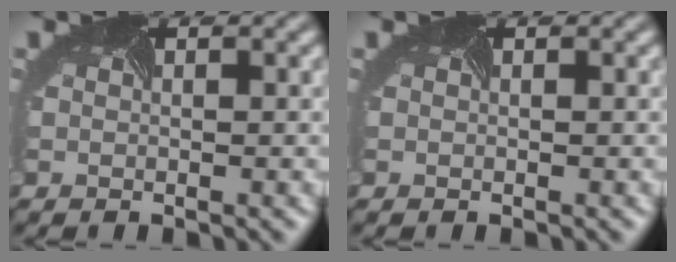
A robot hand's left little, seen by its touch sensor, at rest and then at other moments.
{"total": 0.0}